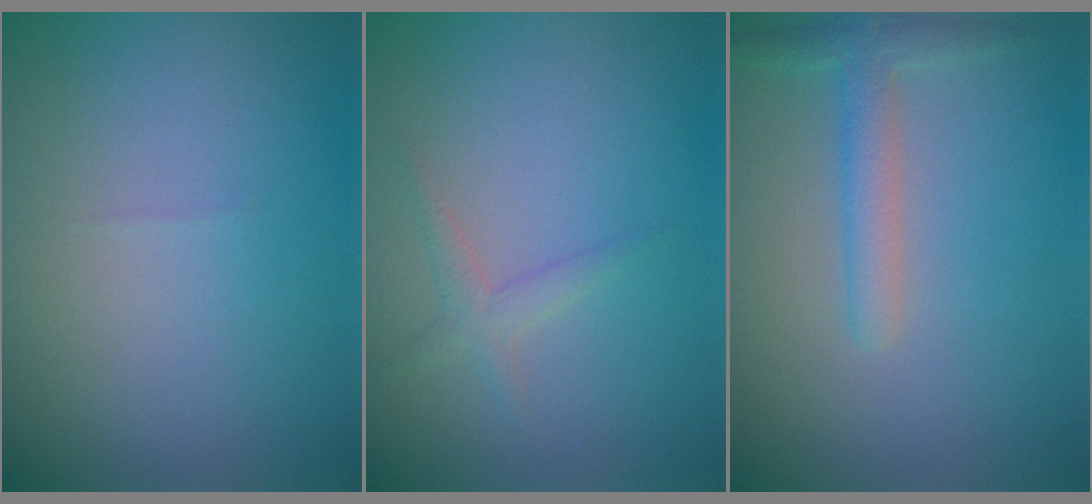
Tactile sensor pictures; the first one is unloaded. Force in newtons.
{"total": 1.2, "press": 1.2, "slide": 0.0}
{"total": 2.4, "press": 2.4, "slide": 0.2}